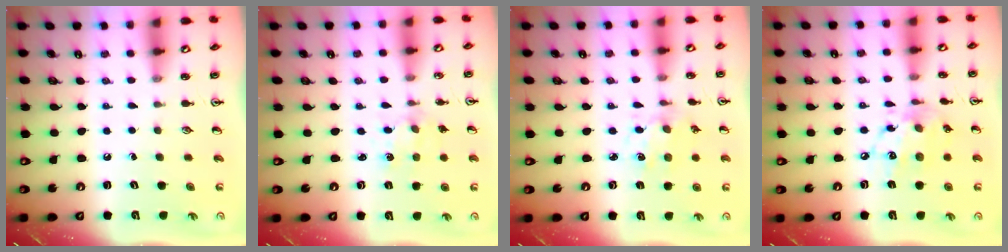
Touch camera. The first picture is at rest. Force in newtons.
{"total": 3.0, "press": 3.0, "slide": 0.3}
{"total": 2.5, "press": 2.5, "slide": 0.2}
{"total": 12.7, "press": 12.7, "slide": 0.9}